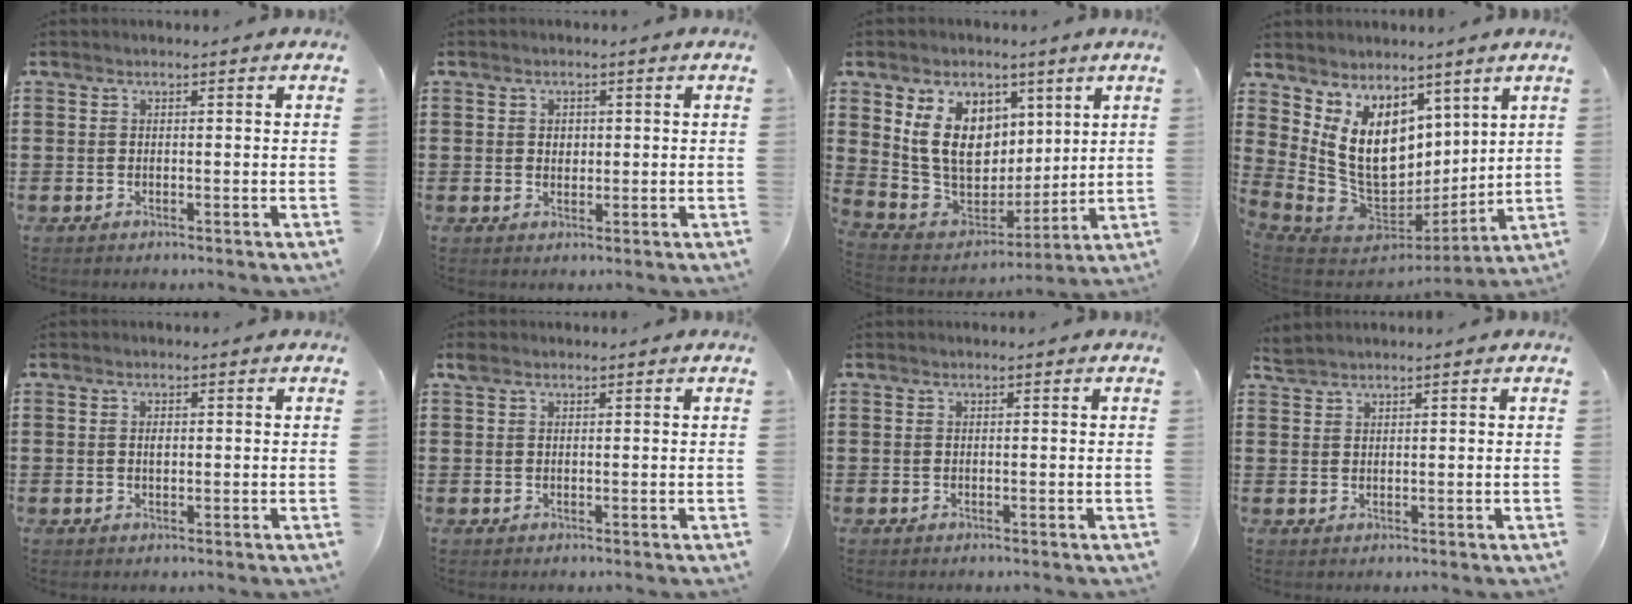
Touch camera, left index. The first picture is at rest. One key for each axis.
{"total": 1.3, "fx": 0.4, "fy": 1.0, "fz": 0.6, "tx": -0.007, "ty": 0.004, "tz": 0.005}
{"total": 11.6, "fx": 4.9, "fy": 8.5, "fz": 6.2, "tx": -0.165, "ty": -0.010, "tz": 0.098}
{"total": 12.8, "fx": 4.8, "fy": 9.0, "fz": 7.8, "tx": -0.197, "ty": -0.044, "tz": 0.099}
{"total": 1.1, "fx": 0.1, "fy": 0.5, "fz": 0.9, "tx": -0.020, "ty": 0.003, "tz": 0.001}
{"total": 0.9, "fx": 0.5, "fy": 0.6, "fz": 0.5, "tx": -0.013, "ty": 0.005, "tz": 0.010}
{"total": 0.0}
{"total": 1.4, "fx": 1.4, "fy": 0.0, "fz": 0.2, "tx": -0.007, "ty": -0.001, "tz": 0.028}